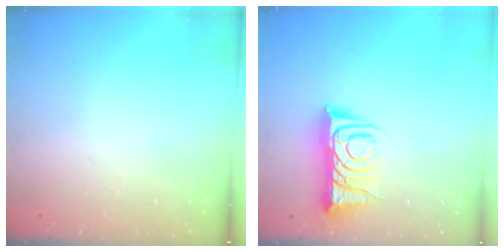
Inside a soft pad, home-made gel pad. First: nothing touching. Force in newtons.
{"total": 9.0, "press": 9.0, "slide": 1.2}